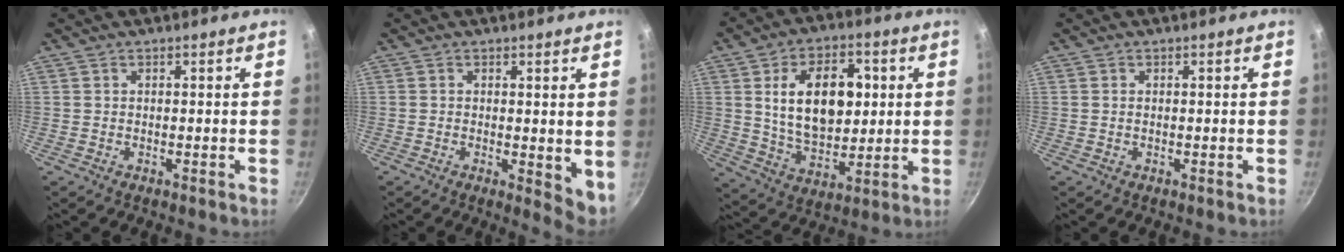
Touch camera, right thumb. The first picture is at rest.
{"total": 5.1, "force": [0.2, 2.3, 4.5], "torque": [-0.057, -0.011, 0.004]}
{"total": 17.2, "force": [3.2, 10.8, 13.0], "torque": [-0.177, -0.010, 0.060]}
{"total": 0.0}